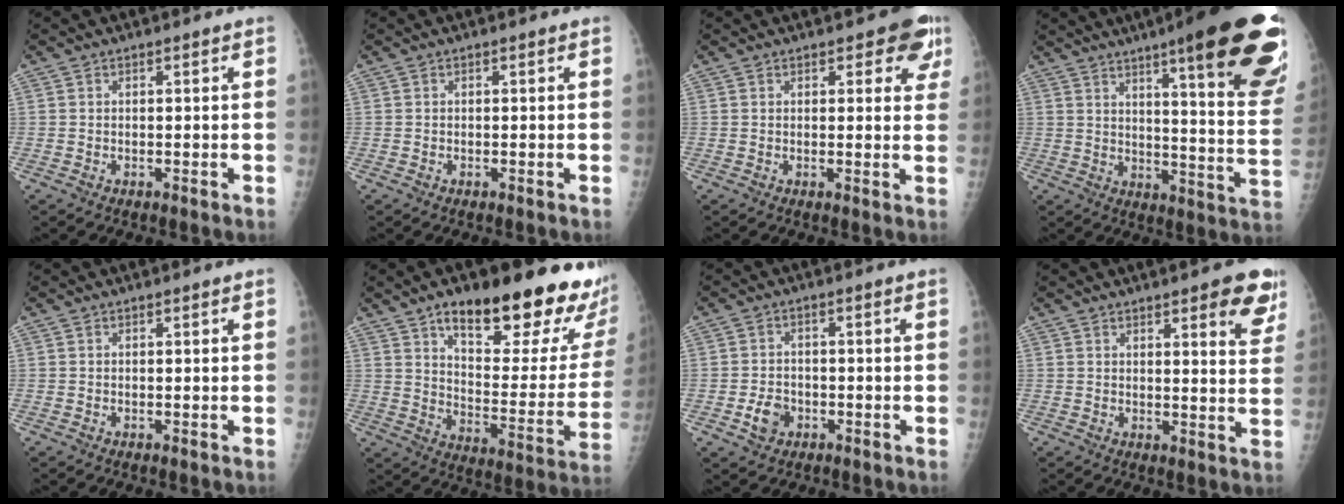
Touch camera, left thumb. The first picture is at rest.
{"total": 0.0}
{"total": 5.9, "force": [3.3, 3.0, 3.8], "torque": [-0.002, -0.009, 0.031]}
{"total": 27.8, "force": [16.6, 4.6, 21.8], "torque": [-0.222, -0.064, 0.219]}
{"total": 0.0}
{"total": 28.4, "force": [18.1, 8.9, 20.0], "torque": [-0.237, -0.074, 0.258]}
{"total": 4.3, "force": [-1.7, 3.4, 2.1], "torque": [-0.027, 0.011, -0.028]}
{"total": 9.3, "force": [5.4, 2.6, 7.1], "torque": [-0.055, -0.024, 0.060]}